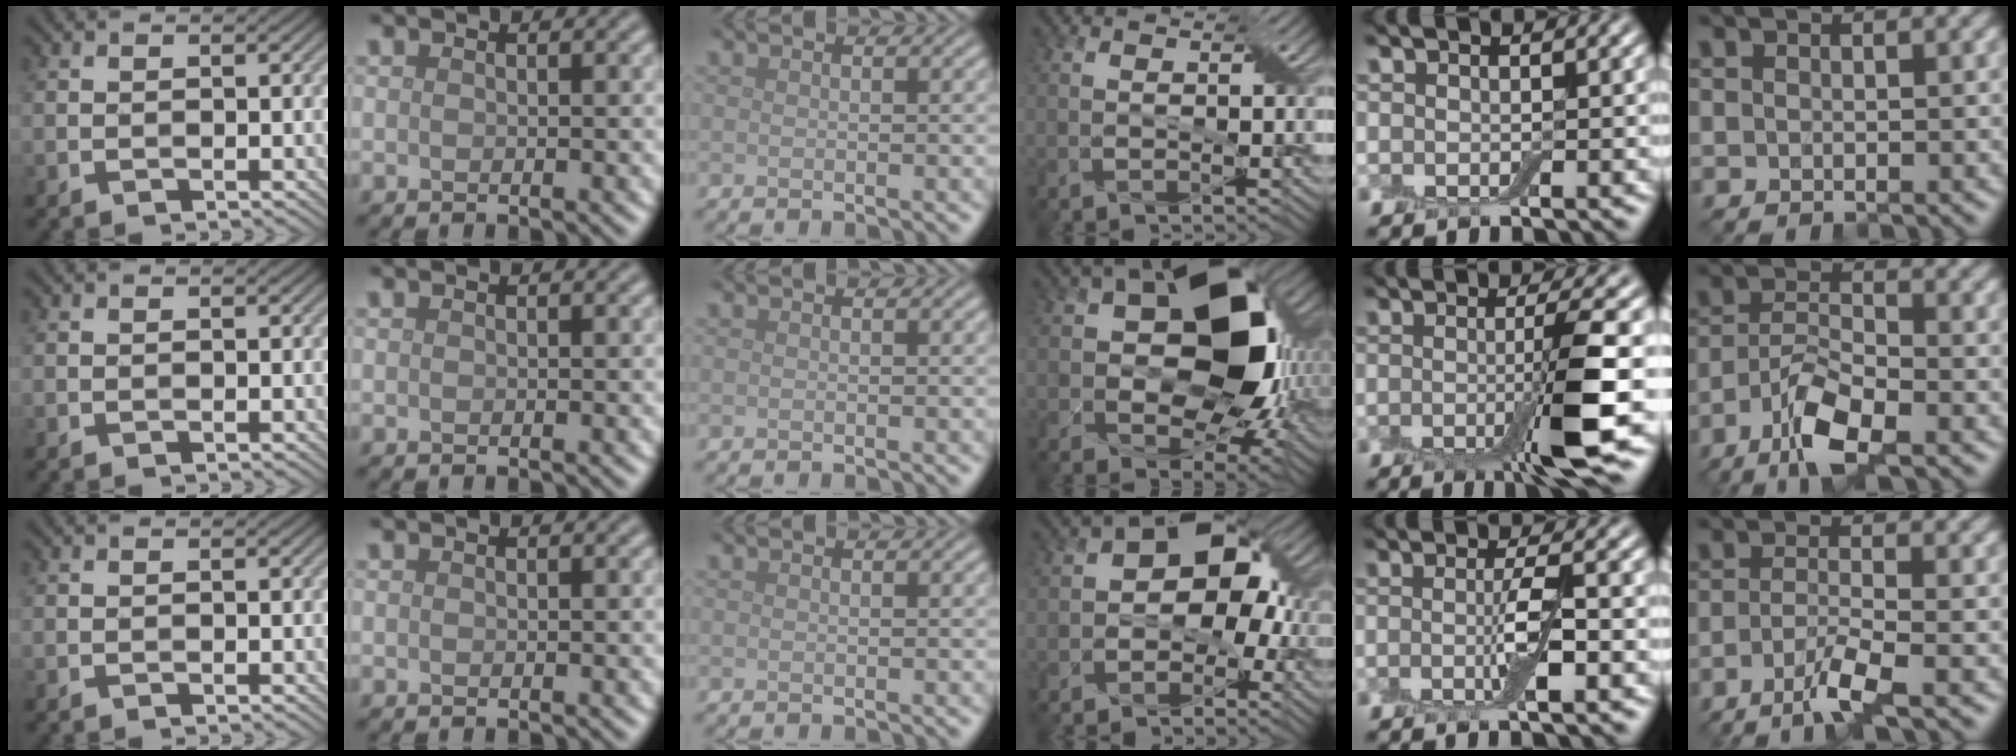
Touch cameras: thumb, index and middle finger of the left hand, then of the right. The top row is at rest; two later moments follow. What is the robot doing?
{"motion": "pour", "object": "cup"}